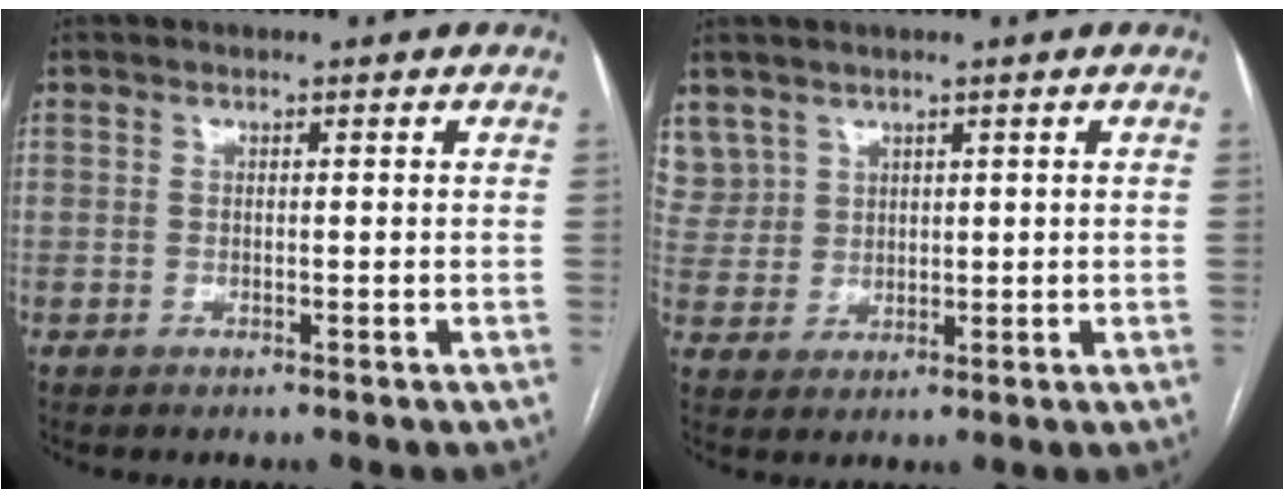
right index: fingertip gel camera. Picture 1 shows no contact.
{"total": 6.1, "force": [4.0, 4.6, 0.3], "torque": [-0.007, 0.013, 0.091]}